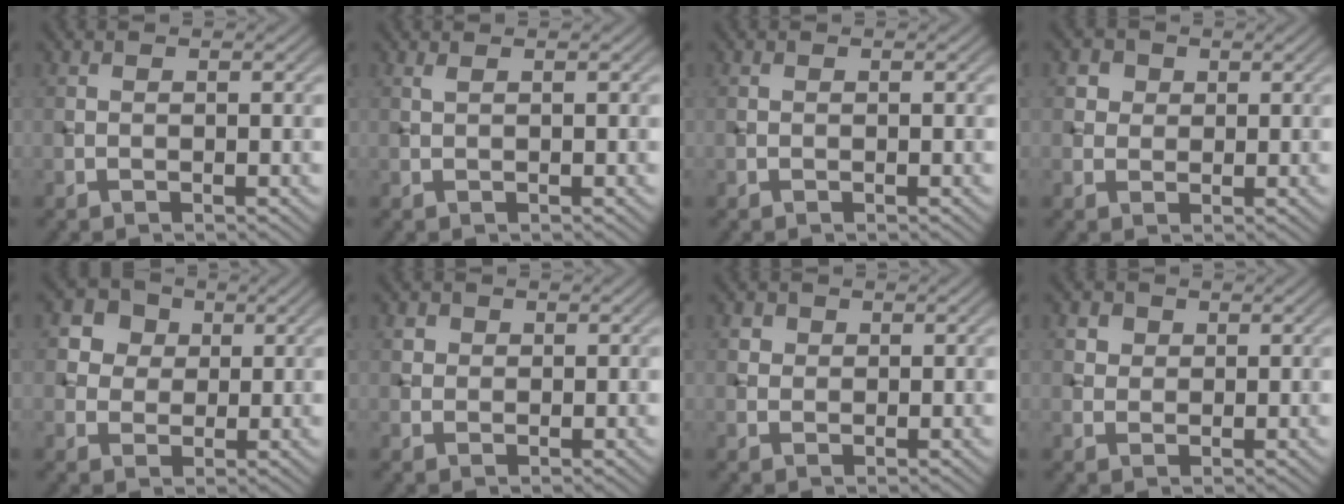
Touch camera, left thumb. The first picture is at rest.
{"total": 0.6, "force": [0.4, 0.0, 0.4], "torque": [-0.013, 0.004, 0.007]}
{"total": 0.0}
{"total": 3.5, "force": [1.6, 2.8, 1.3], "torque": [-0.041, -0.002, 0.027]}
{"total": 4.9, "force": [1.8, 4.1, 1.9], "torque": [-0.057, -0.002, 0.027]}
{"total": 1.4, "force": [0.6, 1.2, 0.3], "torque": [-0.007, -0.003, 0.009]}
{"total": 1.7, "force": [0.9, 1.4, 0.5], "torque": [-0.011, -0.007, 0.015]}
{"total": 2.8, "force": [1.5, 2.1, 1.1], "torque": [-0.032, -0.003, 0.028]}